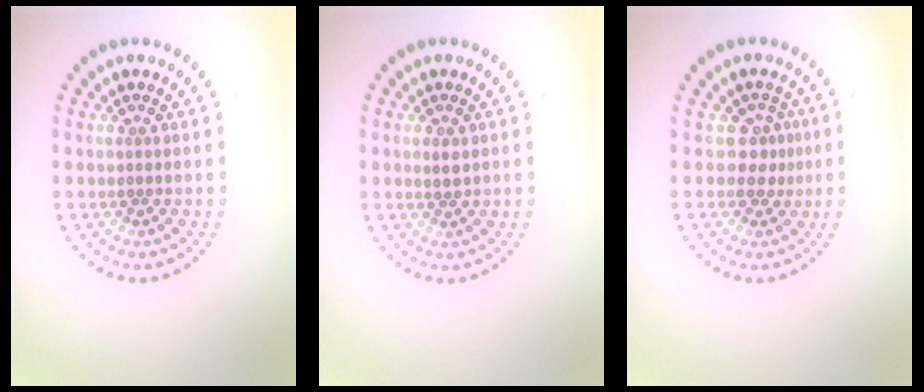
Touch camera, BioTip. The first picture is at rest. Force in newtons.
{"total": 1.0, "press": 1.0, "slide": 0.4}
{"total": 2.2, "press": 1.4, "slide": 1.6}